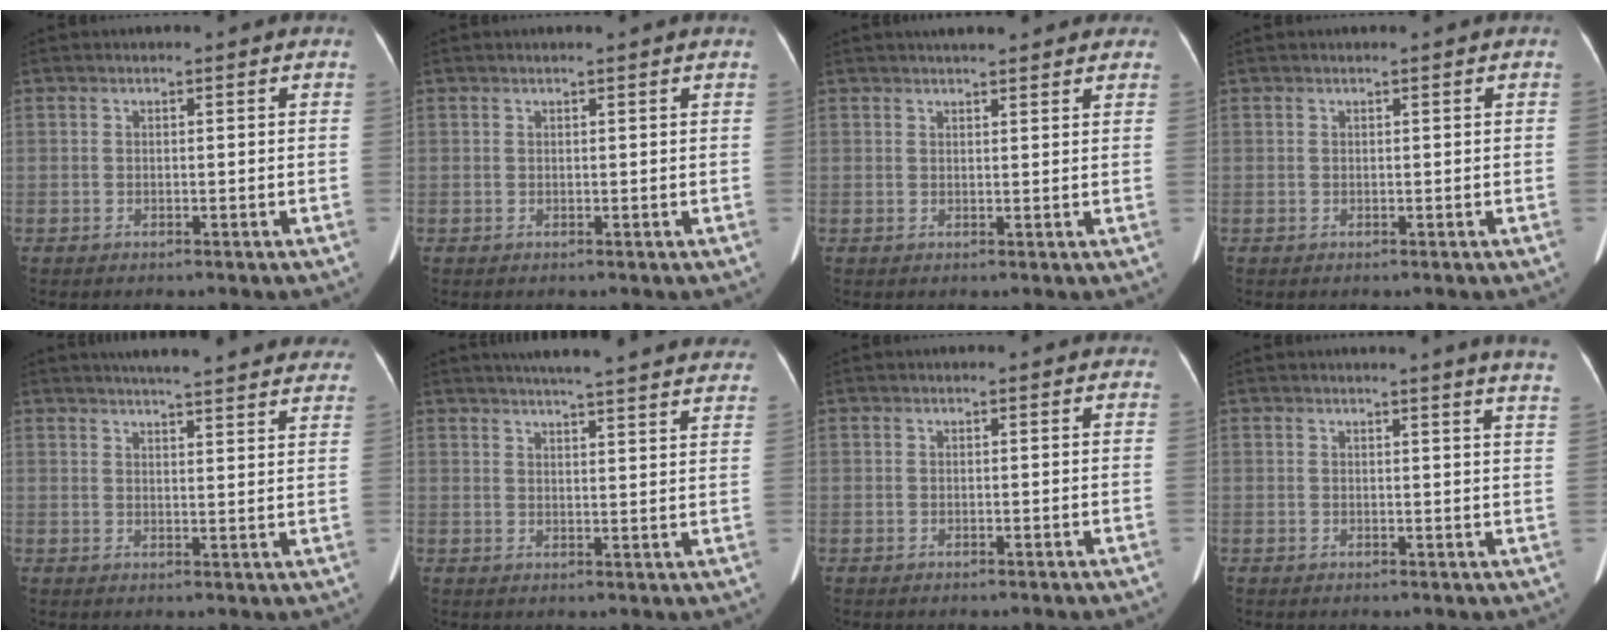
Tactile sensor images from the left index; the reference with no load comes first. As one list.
[{"total": 1.0, "force": [0.8, -0.2, 0.5], "torque": [-0.013, 0.004, 0.020]}, {"total": 8.9, "force": [7.6, 1.9, 4.2], "torque": [-0.049, 0.023, 0.090]}, {"total": 0.0}, {"total": 20.8, "force": [18.8, 3.3, 8.3], "torque": [-0.106, -0.008, 0.217]}, {"total": 25.0, "force": [22.7, 2.2, 10.3], "torque": [-0.150, -0.017, 0.268]}, {"total": 0.6, "force": [0.4, 0.4, 0.3], "torque": [-0.004, 0.005, 0.000]}, {"total": 8.0, "force": [7.3, -0.9, 3.3], "torque": [-0.031, -0.041, 0.053]}]